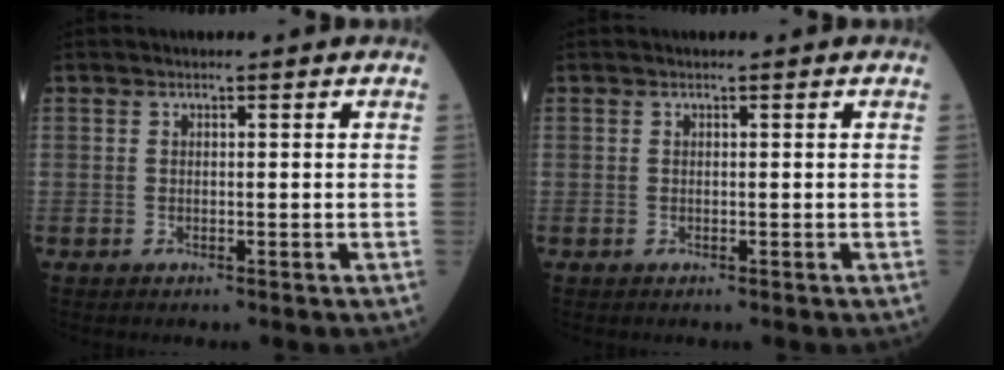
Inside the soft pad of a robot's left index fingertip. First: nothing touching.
{"total": 0.0}